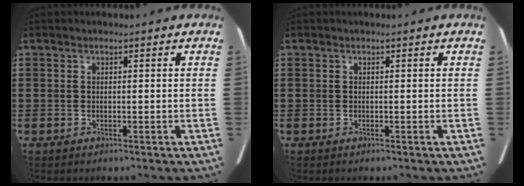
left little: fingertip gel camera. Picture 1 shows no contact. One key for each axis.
{"total": 0.0}